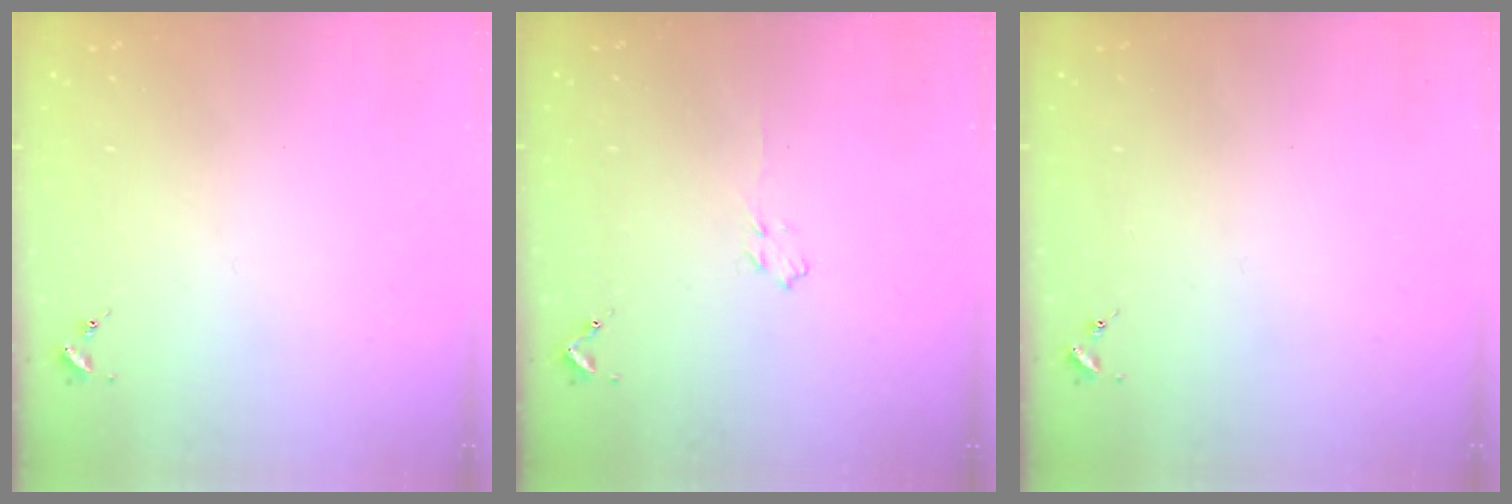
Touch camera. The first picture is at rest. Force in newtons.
{"total": 3.9, "press": 3.9, "slide": 0.6}
{"total": 0.0}